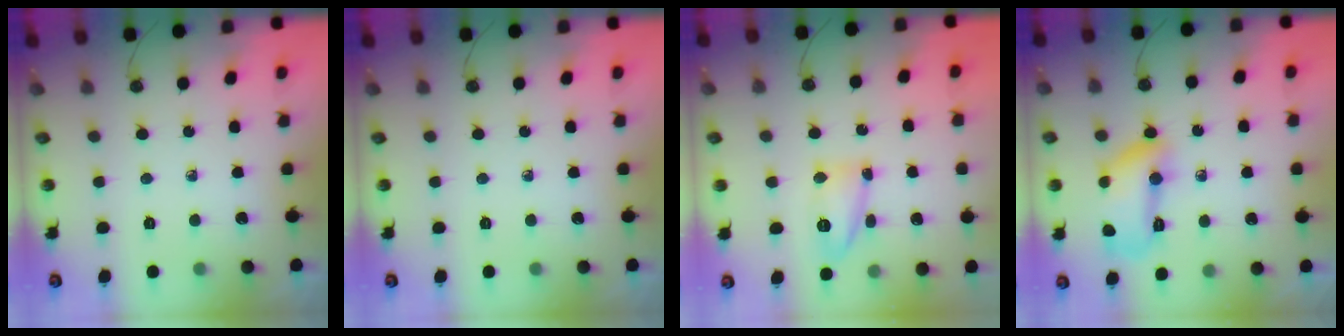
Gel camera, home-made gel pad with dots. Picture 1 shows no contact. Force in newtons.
{"total": 0.0}
{"total": 9.9, "press": 9.6, "slide": 2.3}
{"total": 13.2, "press": 13.2, "slide": 0.9}